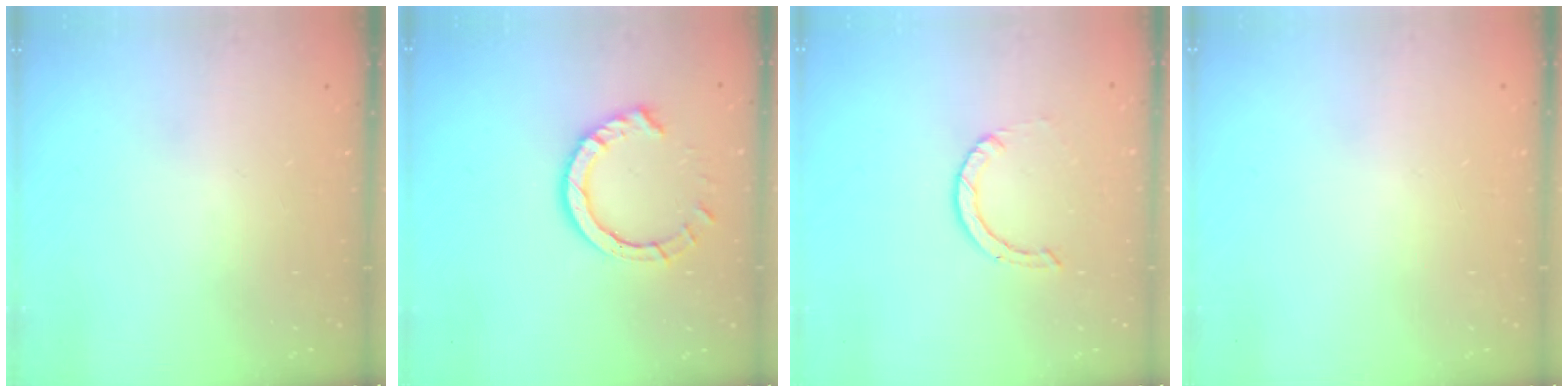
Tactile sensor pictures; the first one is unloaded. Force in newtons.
{"total": 8.9, "press": 8.8, "slide": 0.8}
{"total": 0.9, "press": 0.9, "slide": 0.1}
{"total": 2.6, "press": 2.6, "slide": 0.2}